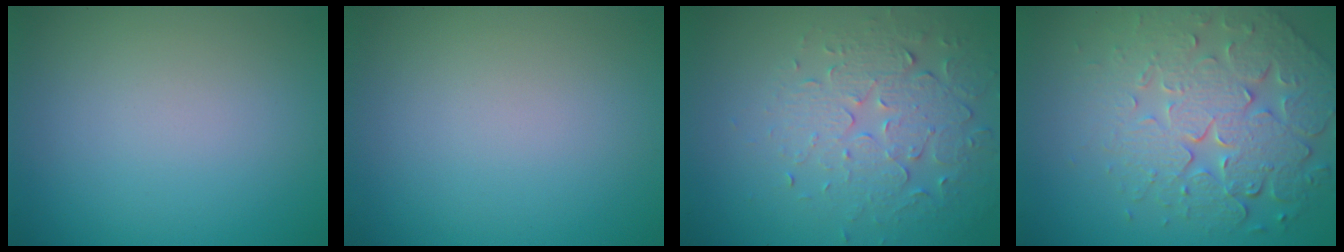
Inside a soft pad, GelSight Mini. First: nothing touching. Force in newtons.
{"total": 0.0}
{"total": 5.4, "press": 3.6, "slide": 4.0}
{"total": 7.8, "press": 5.7, "slide": 5.3}